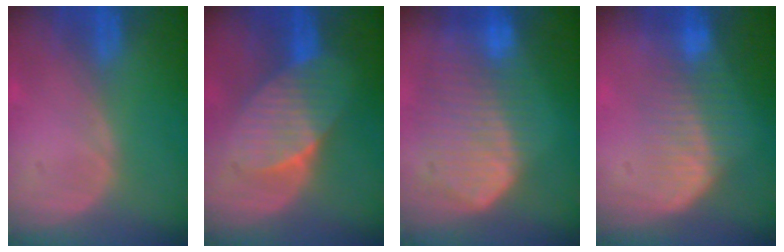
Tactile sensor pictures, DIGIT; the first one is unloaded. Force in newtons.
{"total": 7.2, "press": 7.0, "slide": 1.8}
{"total": 10.4, "press": 9.0, "slide": 5.1}
{"total": 7.1, "press": 6.5, "slide": 2.8}